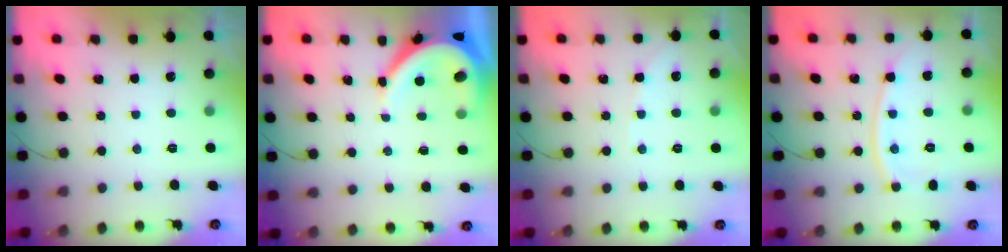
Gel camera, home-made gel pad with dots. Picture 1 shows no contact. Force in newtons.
{"total": 7.5, "press": 7.5, "slide": 0.9}
{"total": 2.5, "press": 2.4, "slide": 0.5}
{"total": 8.9, "press": 8.9, "slide": 0.1}